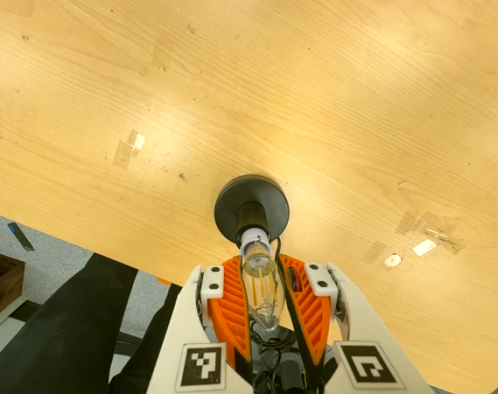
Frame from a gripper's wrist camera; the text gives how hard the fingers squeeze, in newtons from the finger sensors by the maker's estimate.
{"total": 13.7, "left": 13.7, "right": 13.8}